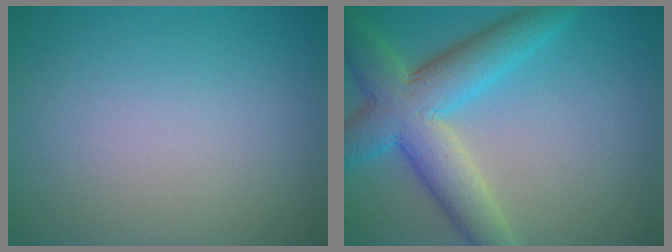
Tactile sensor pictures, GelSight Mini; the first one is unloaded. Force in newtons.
{"total": 8.2, "press": 8.2, "slide": 0.5}